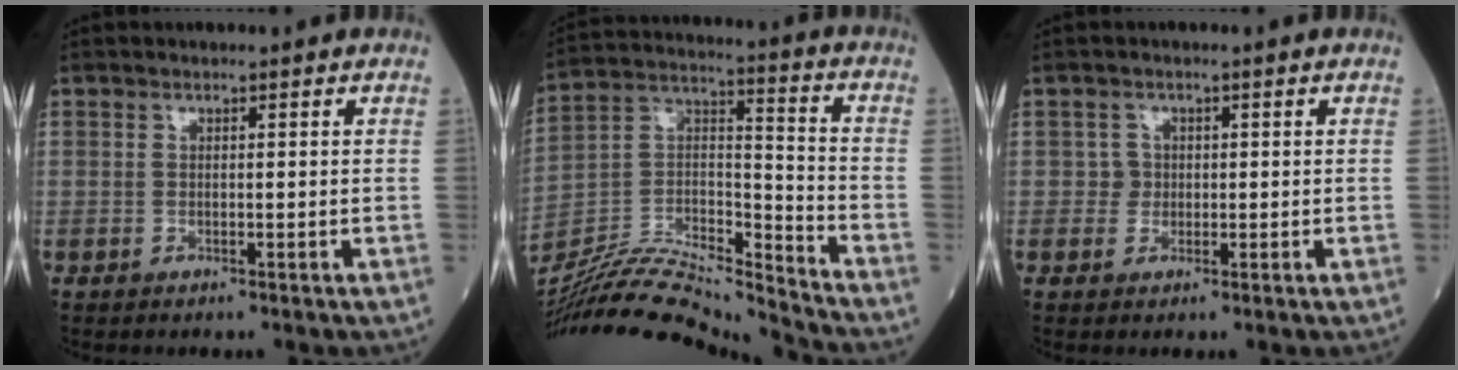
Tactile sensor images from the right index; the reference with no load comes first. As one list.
[{"total": 21.7, "force": [-20.9, 0.6, 6.0], "torque": [-0.131, 0.019, -0.361]}, {"total": 1.1, "force": [0.0, 1.1, 0.1], "torque": [0.003, 0.004, -0.002]}]